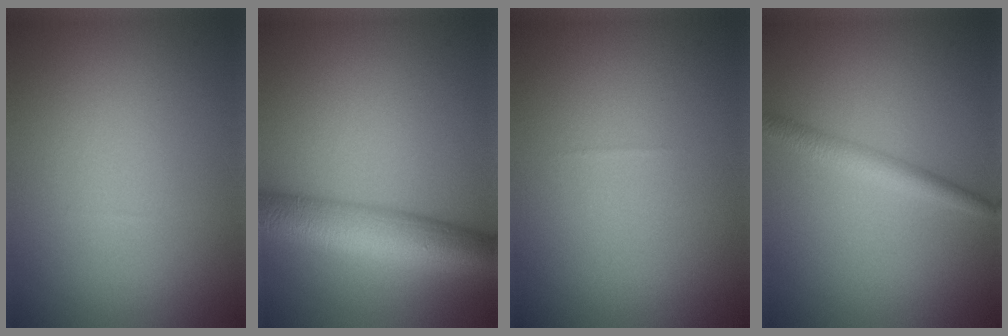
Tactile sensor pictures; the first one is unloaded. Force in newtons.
{"total": 7.4, "press": 7.4, "slide": 0.2}
{"total": 0.0}
{"total": 2.3, "press": 2.3, "slide": 0.1}